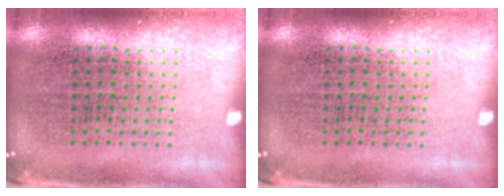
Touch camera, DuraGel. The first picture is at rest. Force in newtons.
{"total": 0.0}